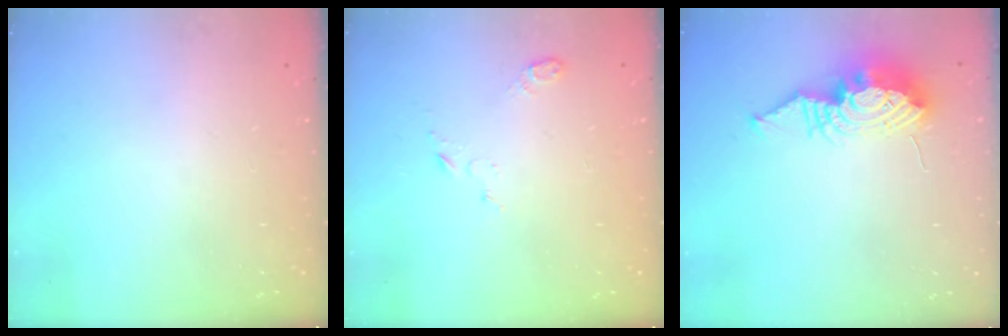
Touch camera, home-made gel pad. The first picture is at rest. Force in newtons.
{"total": 4.4, "press": 4.3, "slide": 0.7}
{"total": 12.4, "press": 12.4, "slide": 1.0}